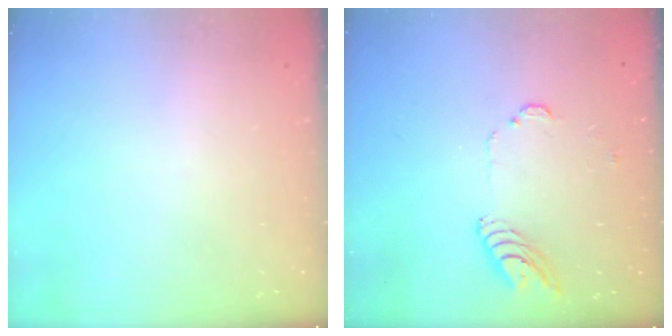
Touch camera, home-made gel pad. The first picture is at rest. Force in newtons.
{"total": 8.9, "press": 8.9, "slide": 1.0}